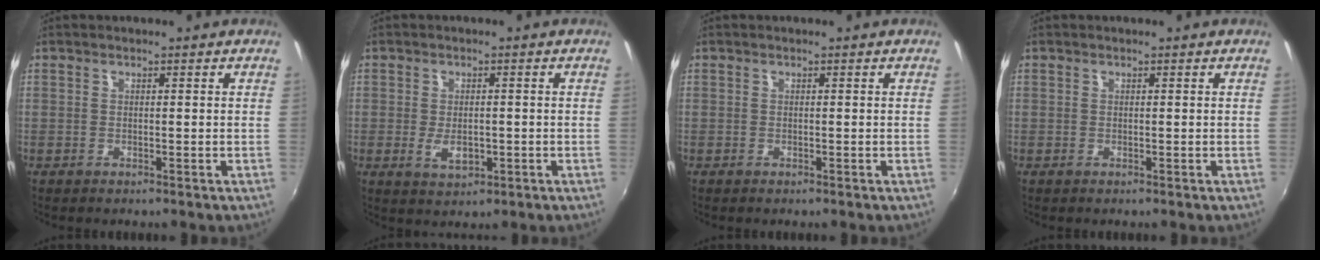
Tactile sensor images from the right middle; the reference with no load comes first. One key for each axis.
{"total": 3.8, "fx": -0.9, "fy": 2.2, "fz": 3.0, "tx": -0.053, "ty": -0.008, "tz": -0.012}
{"total": 0.0}
{"total": 0.0}